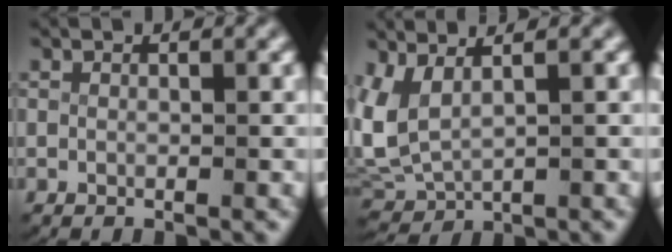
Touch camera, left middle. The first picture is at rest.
{"total": 7.3, "force": [0.7, 6.0, 4.0], "torque": [-0.132, -0.019, 0.022]}